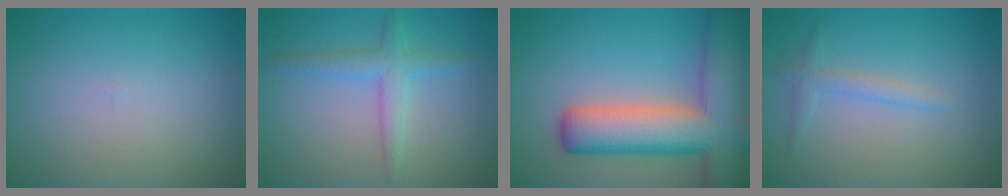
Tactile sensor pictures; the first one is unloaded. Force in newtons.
{"total": 2.7, "press": 2.7, "slide": 0.1}
{"total": 11.2, "press": 11.2, "slide": 0.7}
{"total": 1.6, "press": 1.6, "slide": 0.1}